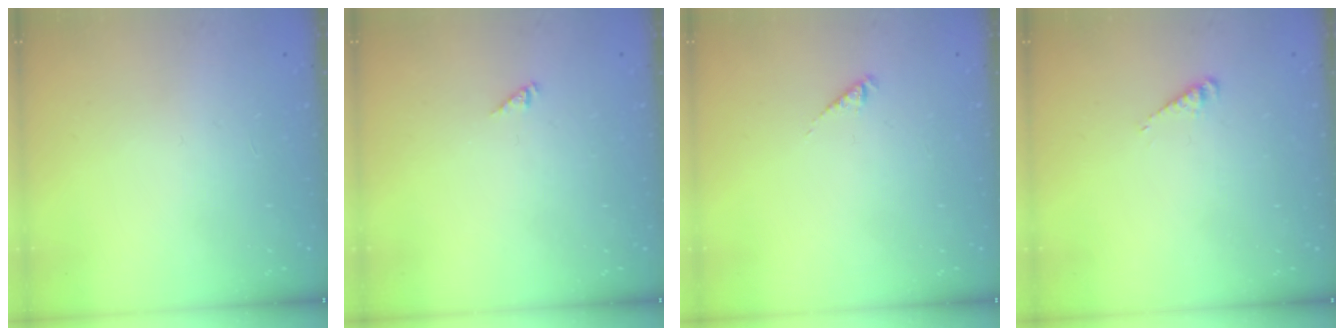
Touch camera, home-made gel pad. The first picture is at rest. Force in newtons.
{"total": 0.0}
{"total": 2.3, "press": 2.3, "slide": 0.4}
{"total": 2.7, "press": 2.7, "slide": 0.3}